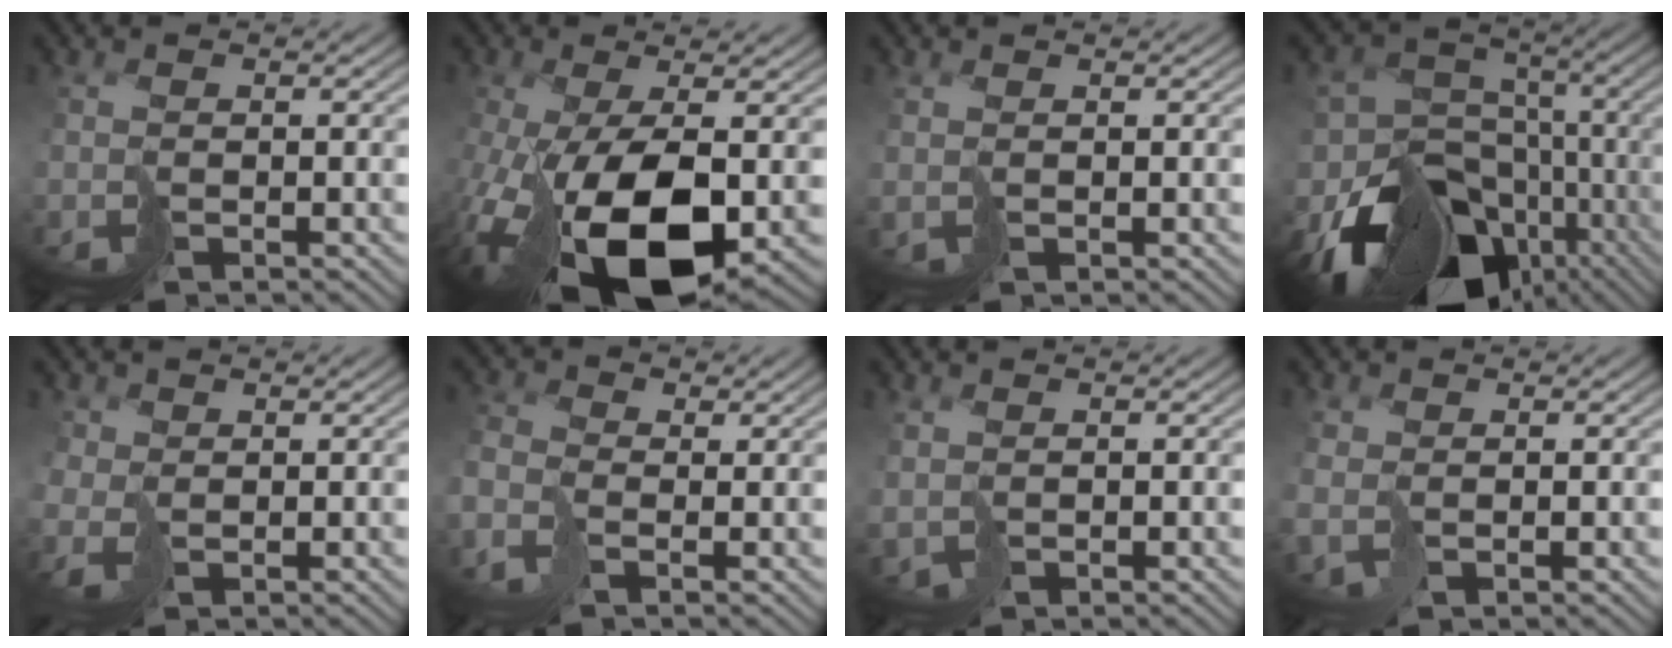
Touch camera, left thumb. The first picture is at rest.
{"total": 17.5, "force": [-5.1, 8.1, 14.7], "torque": [-0.305, -0.051, -0.059]}
{"total": 0.7, "force": [0.7, -0.1, 0.3], "torque": [-0.005, -0.001, 0.015]}
{"total": 16.6, "force": [-8.6, 12.6, 6.6], "torque": [-0.138, -0.036, -0.119]}
{"total": 3.0, "force": [-0.1, 2.4, 1.8], "torque": [-0.064, -0.008, -0.003]}
{"total": 4.1, "force": [-1.4, 2.5, 2.9], "torque": [-0.087, -0.005, -0.044]}
{"total": 1.2, "force": [0.9, 0.8, 0.4], "torque": [-0.017, -0.008, 0.024]}
{"total": 2.5, "force": [0.4, 1.9, 1.6], "torque": [-0.053, -0.011, 0.014]}